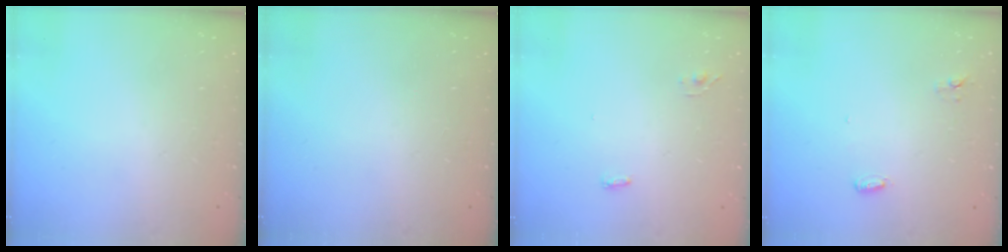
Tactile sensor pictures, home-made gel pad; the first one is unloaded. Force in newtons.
{"total": 0.0}
{"total": 3.3, "press": 2.9, "slide": 1.7}
{"total": 3.6, "press": 3.5, "slide": 0.9}